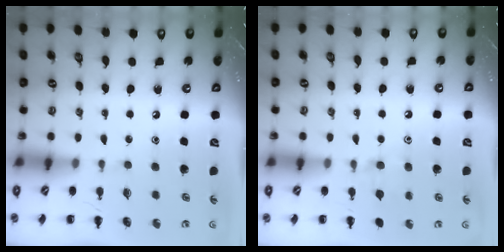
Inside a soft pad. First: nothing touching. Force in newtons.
{"total": 7.1, "press": 6.8, "slide": 2.0}